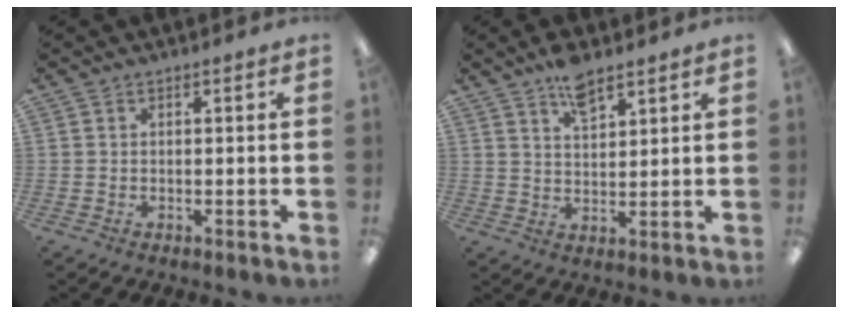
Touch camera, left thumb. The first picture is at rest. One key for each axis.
{"total": 6.7, "fx": 5.0, "fy": 2.6, "fz": 3.7, "tx": -0.059, "ty": -0.025, "tz": 0.088}